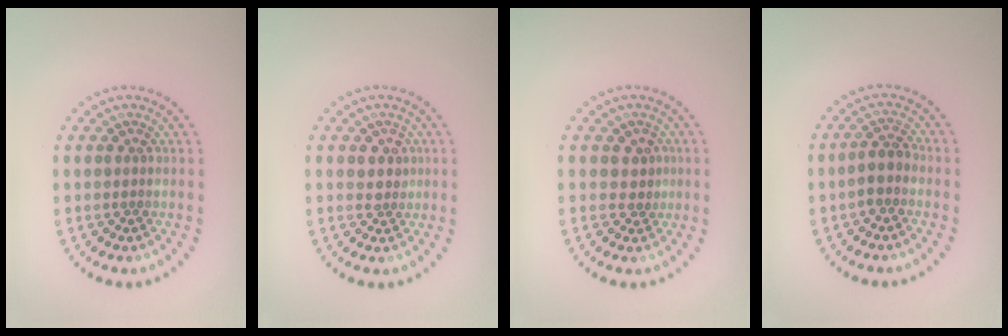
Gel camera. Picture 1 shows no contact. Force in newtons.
{"total": 1.8, "press": 1.7, "slide": 0.6}
{"total": 1.6, "press": 1.4, "slide": 0.7}
{"total": 2.0, "press": 1.6, "slide": 1.2}